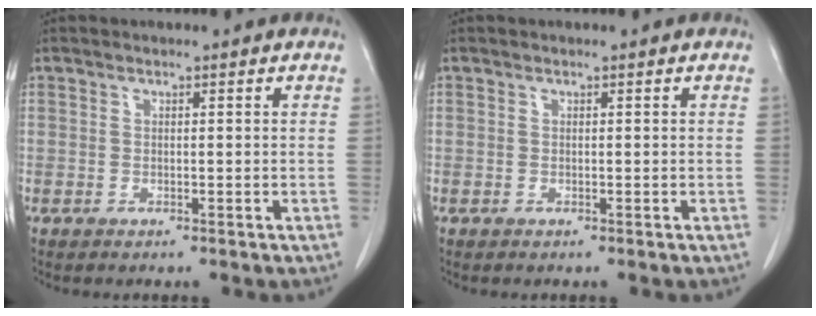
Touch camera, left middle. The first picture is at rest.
{"total": 0.0}